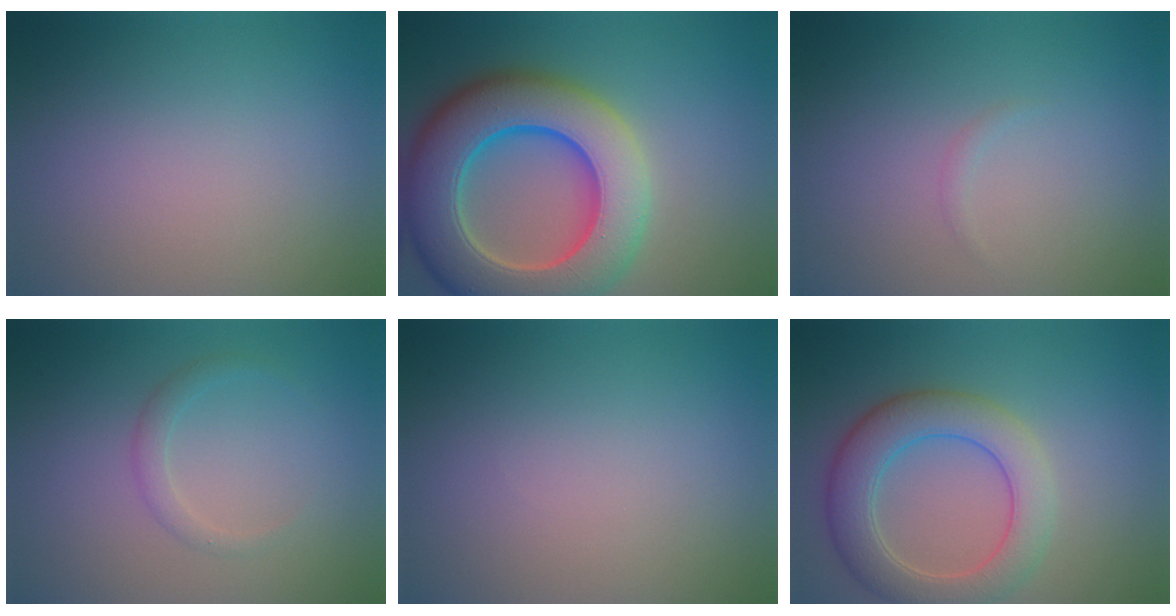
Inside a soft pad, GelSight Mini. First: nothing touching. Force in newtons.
{"total": 13.2, "press": 13.2, "slide": 0.6}
{"total": 0.6, "press": 0.6, "slide": 0.1}
{"total": 1.5, "press": 1.5, "slide": 0.2}
{"total": 0.0}
{"total": 6.4, "press": 6.4, "slide": 0.3}